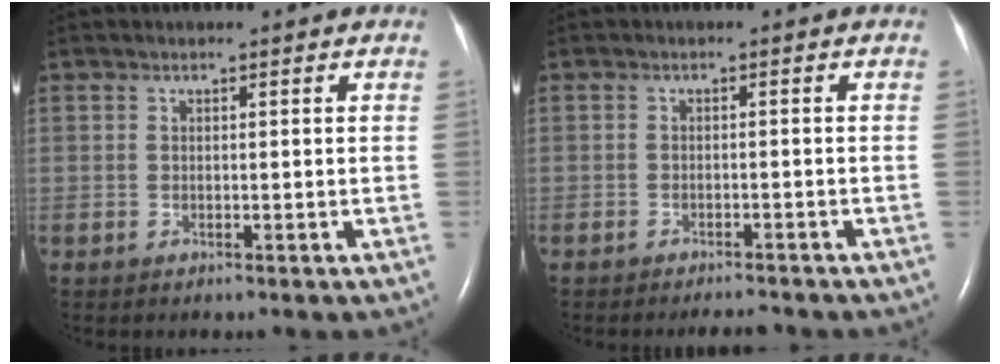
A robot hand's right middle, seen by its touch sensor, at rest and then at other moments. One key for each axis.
{"total": 2.9, "fx": -2.7, "fy": 0.4, "fz": 0.8, "tx": -0.014, "ty": -0.007, "tz": -0.038}